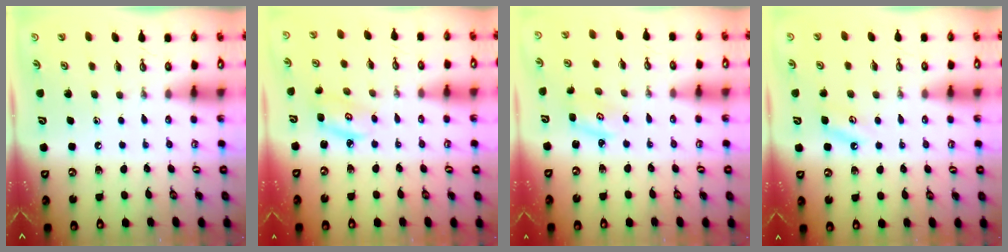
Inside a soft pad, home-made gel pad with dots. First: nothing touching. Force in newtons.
{"total": 3.7, "press": 3.7, "slide": 0.2}
{"total": 2.3, "press": 2.3, "slide": 0.3}
{"total": 3.4, "press": 3.3, "slide": 0.7}